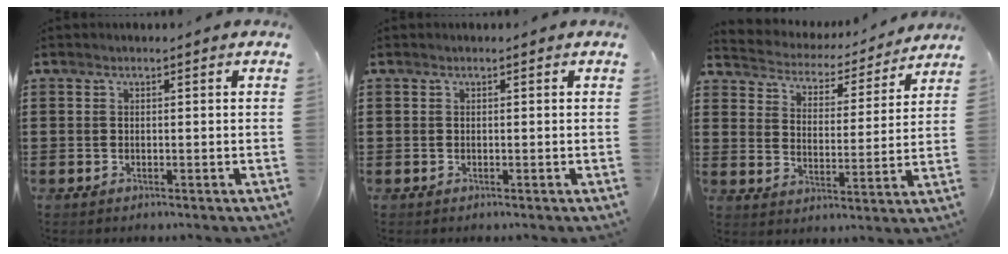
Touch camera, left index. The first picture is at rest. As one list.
[{"total": 0.0}, {"total": 3.3, "force": [3.2, 0.5, -0.2], "torque": [-0.022, -0.030, 0.047]}]